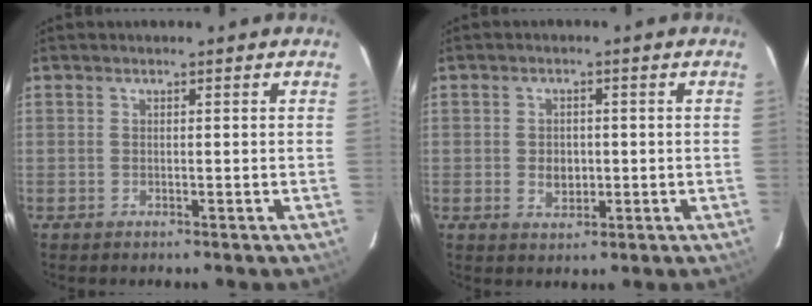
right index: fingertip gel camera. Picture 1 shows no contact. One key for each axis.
{"total": 3.7, "fx": -0.5, "fy": 2.9, "fz": 2.3, "tx": -0.040, "ty": 0.000, "tz": -0.004}